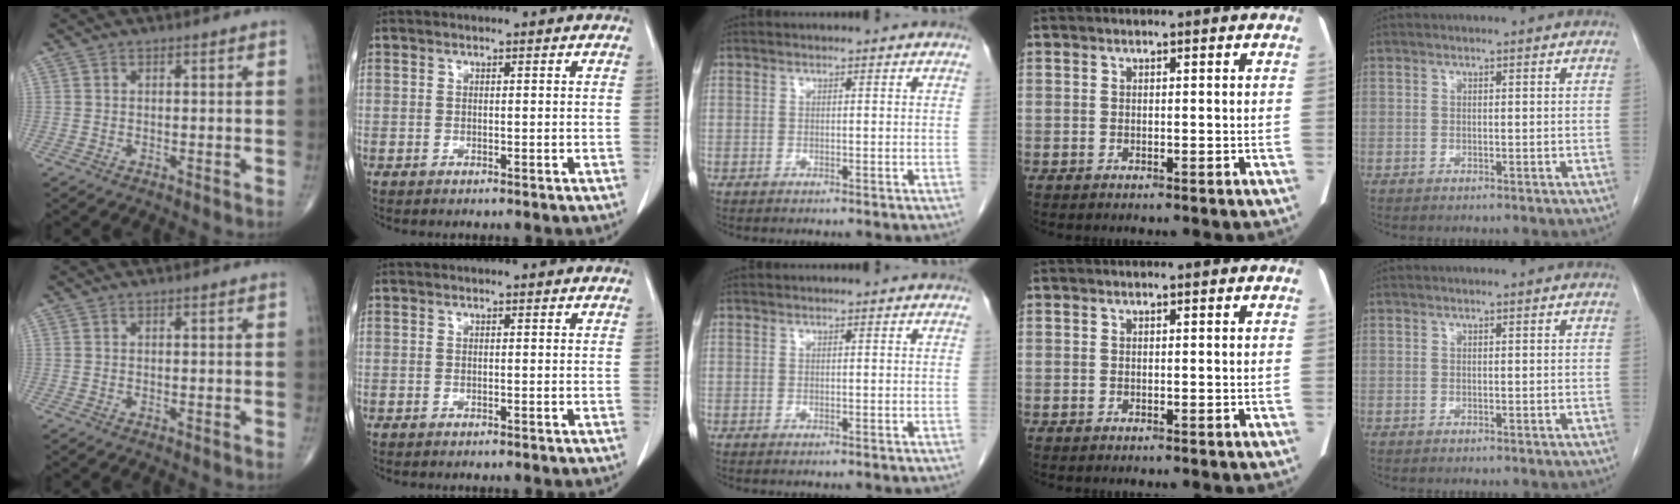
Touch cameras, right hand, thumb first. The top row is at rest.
{}